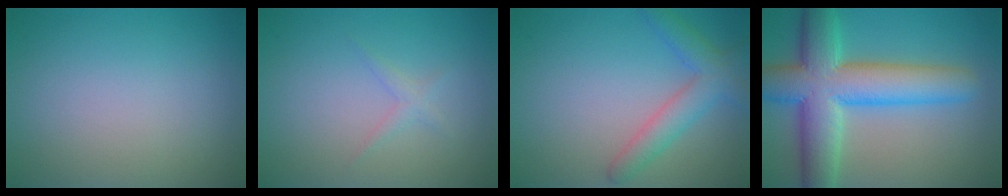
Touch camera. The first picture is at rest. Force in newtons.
{"total": 1.0, "press": 1.0, "slide": 0.0}
{"total": 3.6, "press": 3.6, "slide": 0.1}
{"total": 10.0, "press": 10.0, "slide": 0.5}